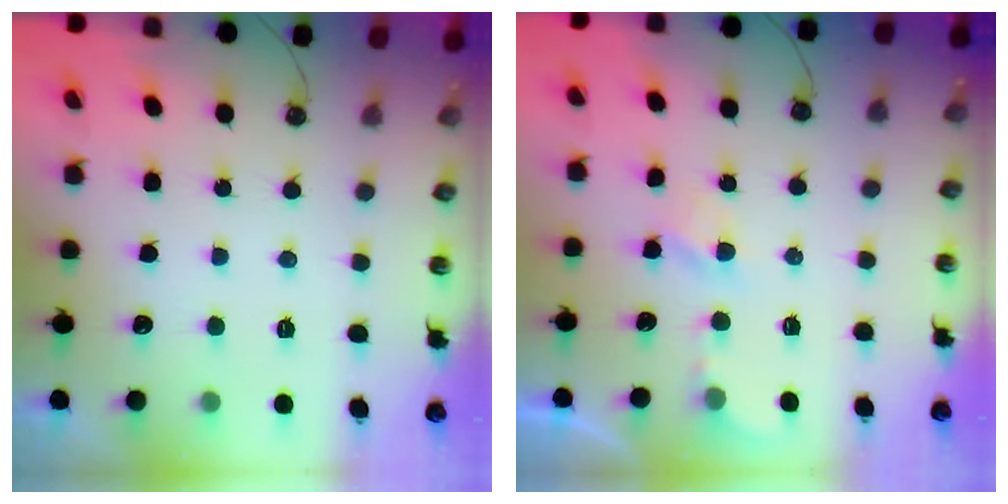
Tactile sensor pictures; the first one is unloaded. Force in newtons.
{"total": 3.4, "press": 3.4, "slide": 0.5}